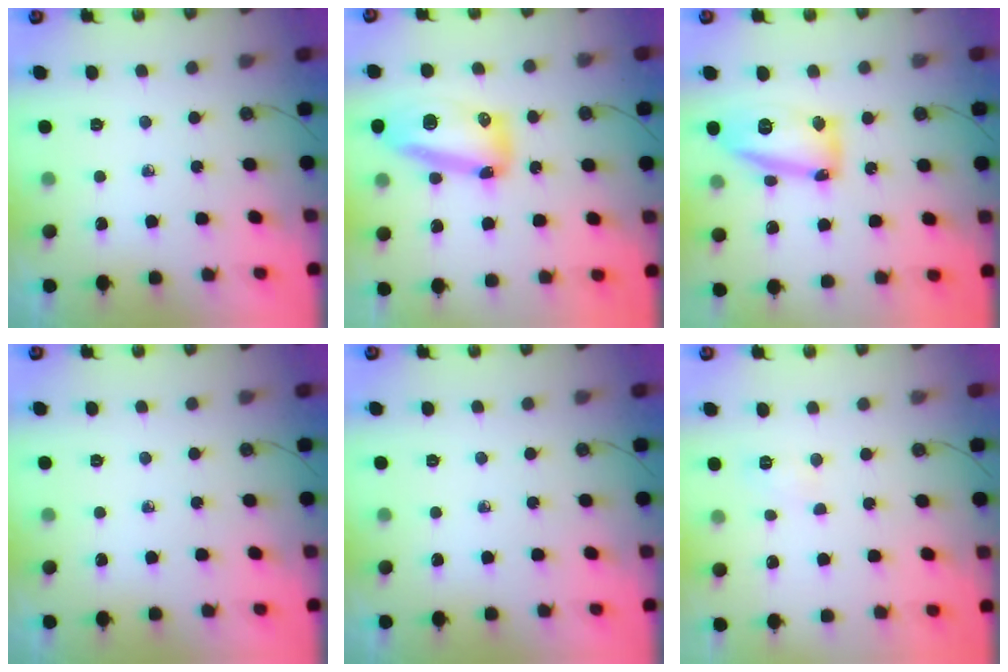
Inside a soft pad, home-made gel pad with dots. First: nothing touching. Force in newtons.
{"total": 13.6, "press": 13.6, "slide": 1.3}
{"total": 18.4, "press": 15.6, "slide": 9.7}
{"total": 0.0}
{"total": 0.0}
{"total": 3.0, "press": 2.9, "slide": 0.7}